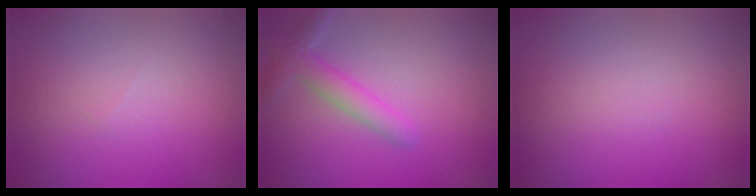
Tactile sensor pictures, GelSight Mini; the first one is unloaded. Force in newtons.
{"total": 2.8, "press": 2.8, "slide": 0.2}
{"total": 0.0}